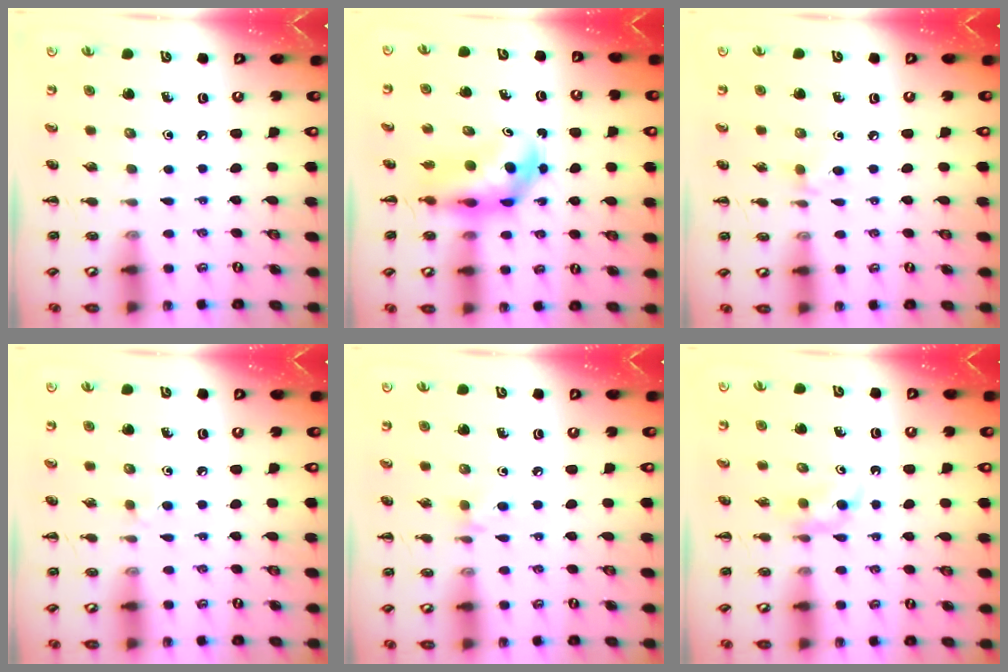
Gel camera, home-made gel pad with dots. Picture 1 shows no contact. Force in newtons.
{"total": 5.8, "press": 5.8, "slide": 0.9}
{"total": 5.4, "press": 5.0, "slide": 2.1}
{"total": 2.4, "press": 2.3, "slide": 0.9}
{"total": 4.0, "press": 3.7, "slide": 1.5}
{"total": 2.9, "press": 2.6, "slide": 1.3}